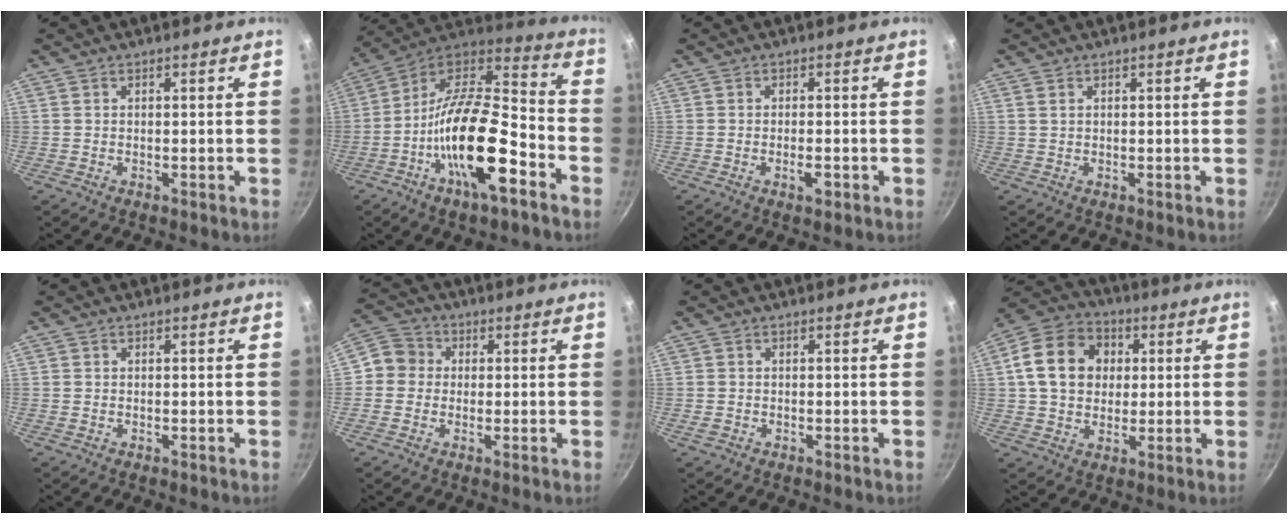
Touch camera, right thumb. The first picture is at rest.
{"total": 22.2, "force": [-8.7, 8.5, 18.6], "torque": [-0.308, 0.049, -0.170]}
{"total": 2.6, "force": [-1.0, 0.9, 2.2], "torque": [-0.033, 0.004, -0.018]}
{"total": 1.0, "force": [0.5, 0.6, 0.6], "torque": [-0.012, 0.002, 0.010]}
{"total": 0.0}
{"total": 6.2, "force": [0.0, 5.9, 1.9], "torque": [0.001, 0.015, -0.023]}
{"total": 1.3, "force": [-0.5, 1.0, 0.5], "torque": [-0.010, 0.000, -0.010]}
{"total": 14.6, "force": [2.6, 11.8, 8.3], "torque": [-0.124, 0.018, 0.032]}